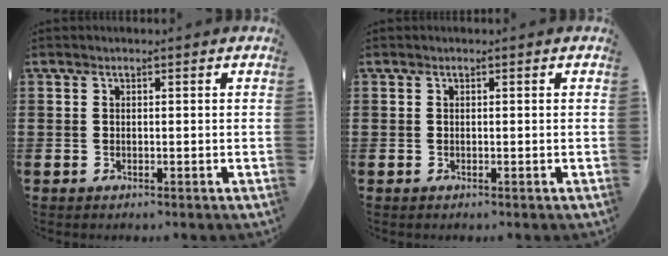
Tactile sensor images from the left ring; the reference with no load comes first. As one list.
[{"total": 0.0}]